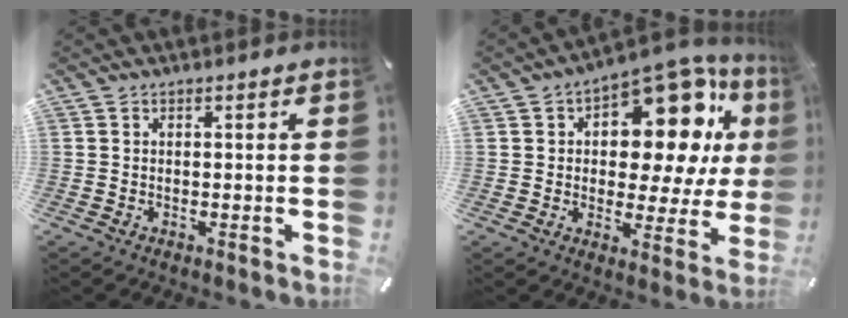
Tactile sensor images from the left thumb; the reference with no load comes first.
{"total": 18.6, "force": [8.0, 10.4, 13.1], "torque": [-0.164, -0.068, 0.131]}